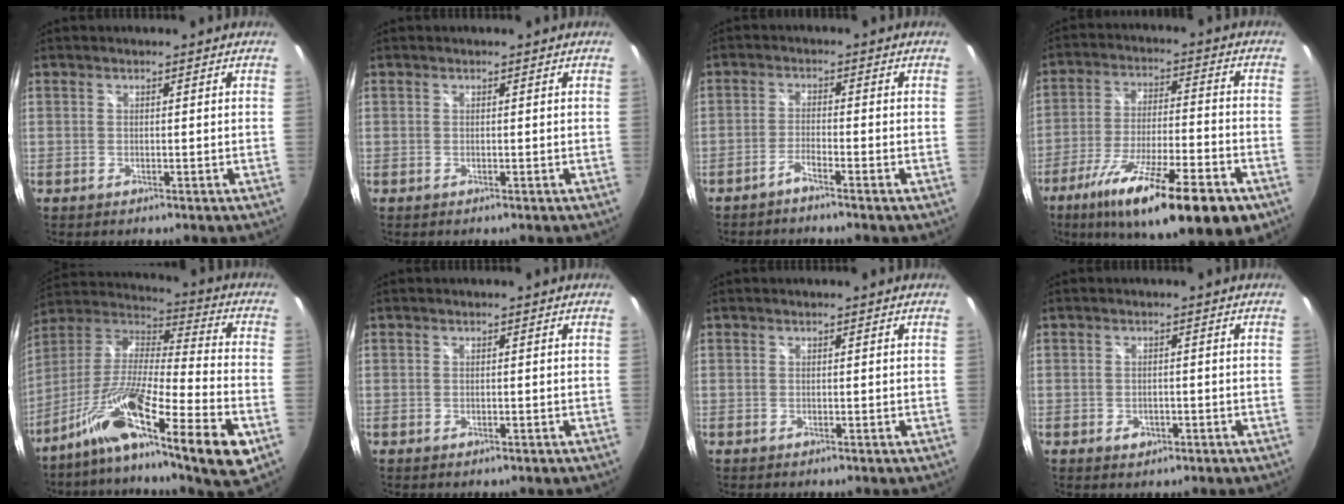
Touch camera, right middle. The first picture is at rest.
{"total": 0.0}
{"total": 2.1, "force": [-1.8, -0.3, 1.0], "torque": [-0.038, 0.002, -0.039]}
{"total": 21.1, "force": [-12.4, 4.1, 16.5], "torque": [-0.282, -0.050, -0.200]}
{"total": 22.5, "force": [-12.3, 1.8, 18.8], "torque": [-0.312, -0.046, -0.225]}
{"total": 0.0}
{"total": 0.0}
{"total": 2.3, "force": [-1.0, 1.8, 1.1], "torque": [-0.019, -0.002, -0.013]}